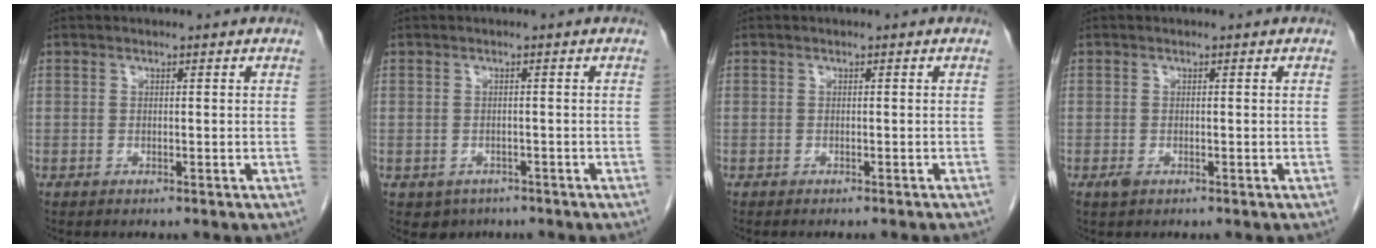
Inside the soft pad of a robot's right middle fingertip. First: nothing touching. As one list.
[{"total": 2.7, "force": [-1.6, 2.1, 0.4], "torque": [-0.006, 0.005, -0.019]}, {"total": 2.5, "force": [-2.3, 0.0, 1.1], "torque": [-0.014, 0.000, -0.027]}, {"total": 0.9, "force": [-0.5, 0.5, 0.6], "torque": [-0.015, -0.001, -0.004]}]